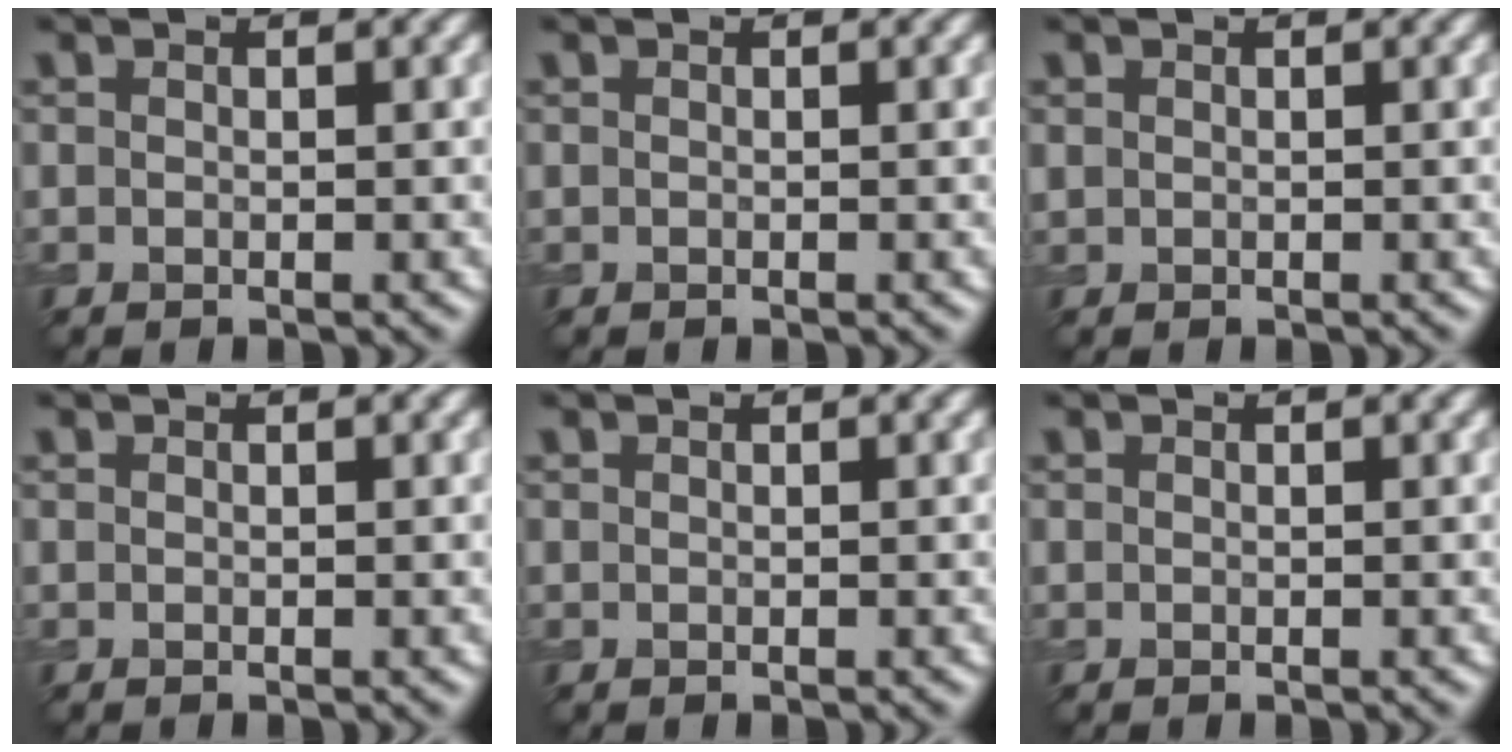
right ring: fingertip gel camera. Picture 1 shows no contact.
{"total": 0.0}
{"total": 0.0}
{"total": 0.0}
{"total": 0.0}
{"total": 0.0}